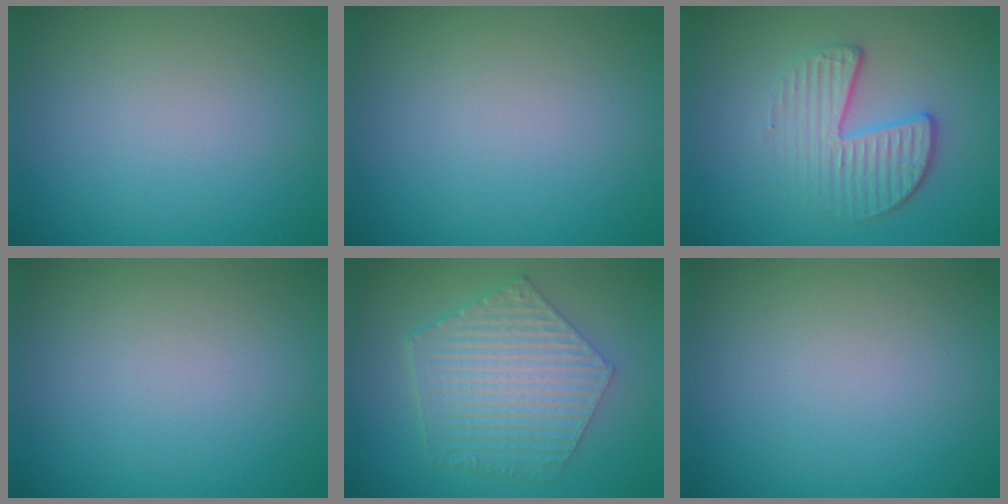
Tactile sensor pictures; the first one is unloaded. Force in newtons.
{"total": 0.0}
{"total": 3.9, "press": 3.0, "slide": 2.6}
{"total": 0.0}
{"total": 6.3, "press": 4.8, "slide": 4.2}
{"total": 0.0}